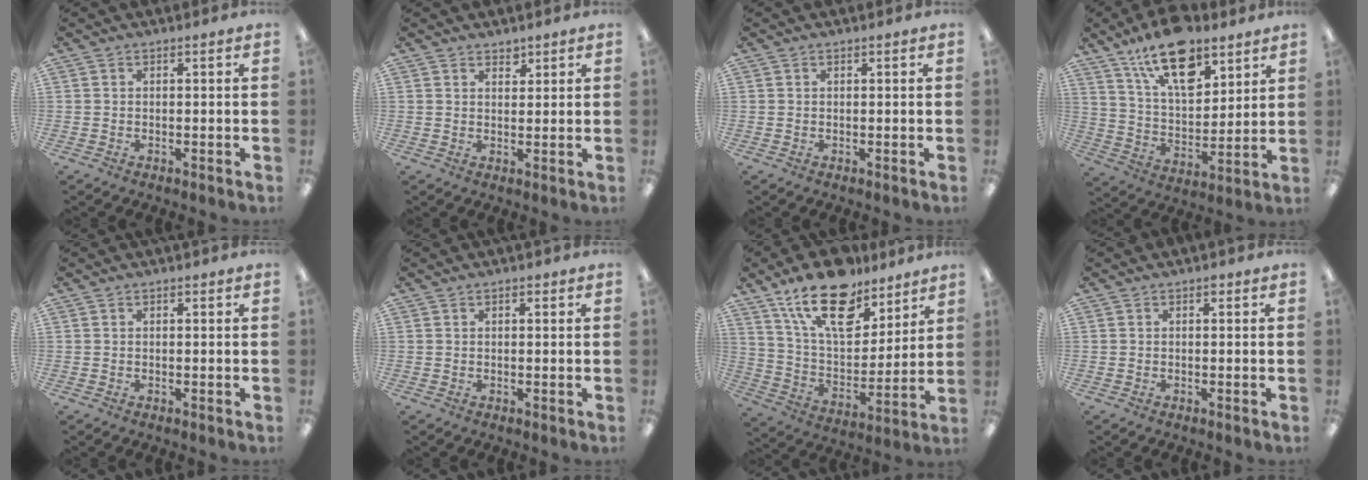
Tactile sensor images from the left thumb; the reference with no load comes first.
{"total": 2.1, "force": [1.9, 0.9, 0.2], "torque": [0.011, -0.012, 0.032]}
{"total": 0.0}
{"total": 18.1, "force": [11.9, 8.5, 10.5], "torque": [-0.166, -0.059, 0.206]}
{"total": 0.0}
{"total": 0.7, "force": [0.4, 0.4, 0.4], "torque": [-0.007, 0.003, 0.008]}
{"total": 20.8, "force": [14.0, 10.1, 11.6], "torque": [-0.197, -0.074, 0.246]}
{"total": 0.6, "force": [0.3, 0.4, 0.3], "torque": [-0.007, 0.004, 0.005]}